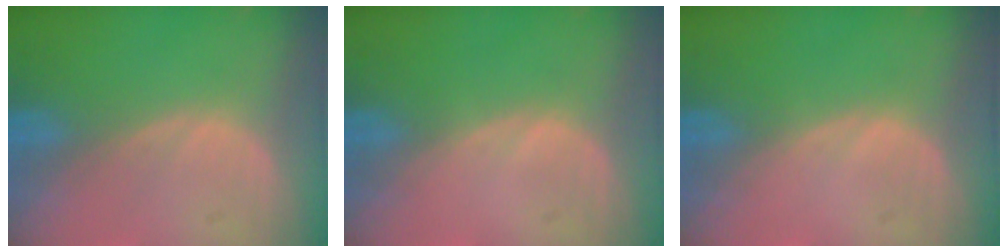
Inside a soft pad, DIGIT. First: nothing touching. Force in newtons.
{"total": 0.0}
{"total": 0.0}